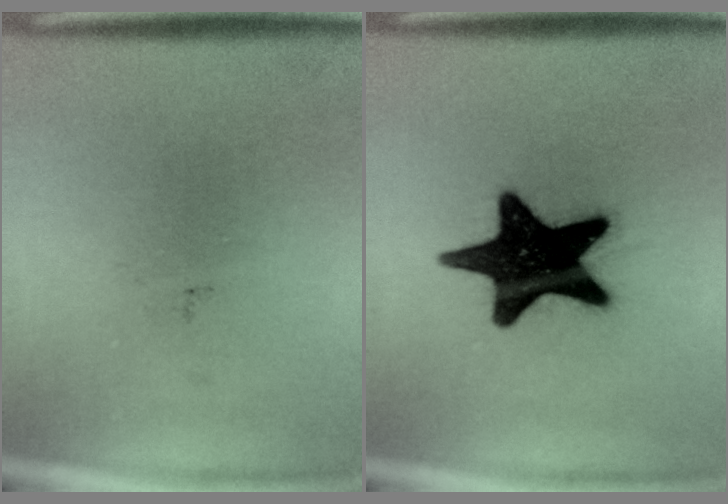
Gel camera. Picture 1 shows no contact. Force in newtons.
{"total": 19.1}